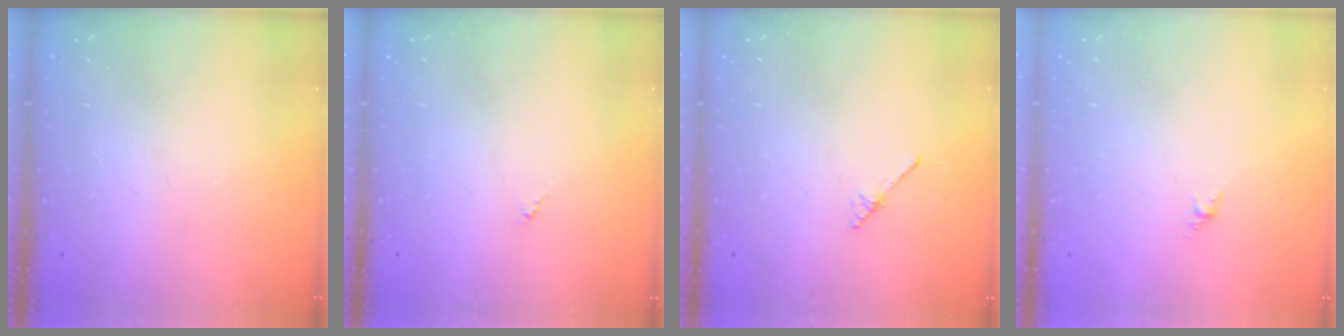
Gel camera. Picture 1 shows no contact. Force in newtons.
{"total": 0.0}
{"total": 2.0, "press": 2.0, "slide": 0.2}
{"total": 1.5, "press": 1.4, "slide": 0.6}